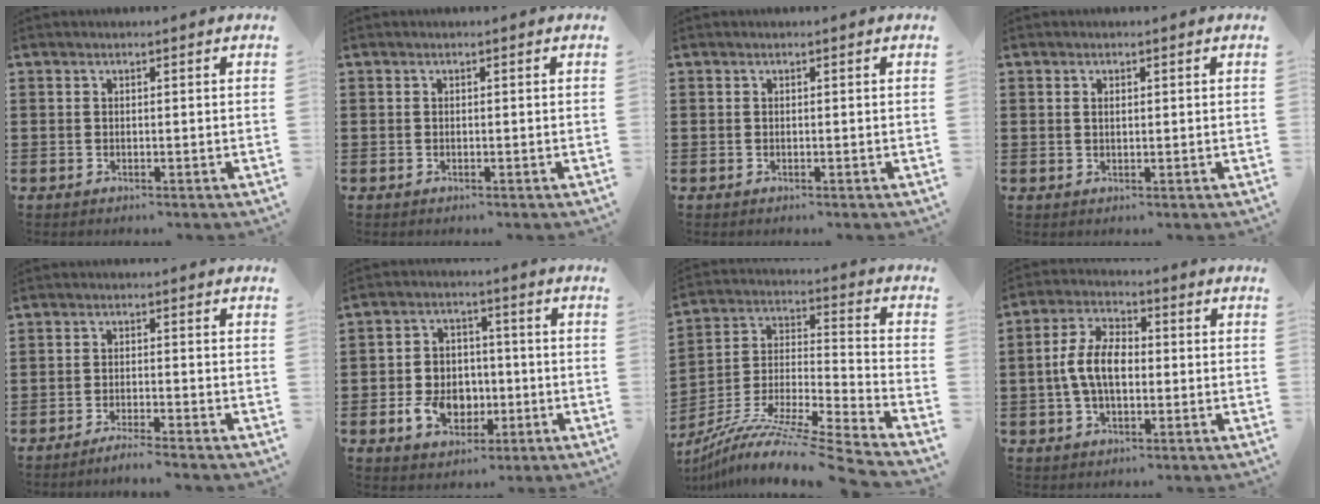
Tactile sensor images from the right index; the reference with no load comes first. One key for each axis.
{"total": 0.0}
{"total": 0.0}
{"total": 1.0, "fx": 0.3, "fy": 0.5, "fz": 0.8, "tx": -0.017, "ty": 0.005, "tz": 0.004}
{"total": 2.3, "fx": -2.1, "fy": -0.4, "fz": 0.7, "tx": -0.012, "ty": 0.001, "tz": -0.040}
{"total": 7.9, "fx": -2.2, "fy": 6.0, "fz": 4.6, "tx": -0.106, "ty": 0.015, "tz": -0.040}
{"total": 10.4, "fx": -8.9, "fy": 0.0, "fz": 5.5, "tx": -0.098, "ty": 0.000, "tz": -0.178}
{"total": 7.5, "fx": -0.6, "fy": 4.1, "fz": 6.2, "tx": -0.142, "ty": 0.004, "tz": -0.017}